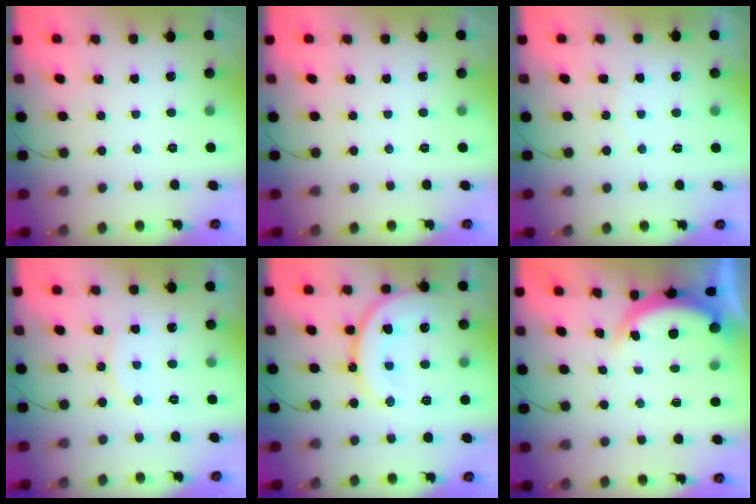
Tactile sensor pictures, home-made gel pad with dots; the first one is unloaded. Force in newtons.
{"total": 0.0}
{"total": 3.3, "press": 3.3, "slide": 0.3}
{"total": 7.0, "press": 7.0, "slide": 0.2}
{"total": 15.7, "press": 15.6, "slide": 2.0}
{"total": 4.7, "press": 4.7, "slide": 0.3}